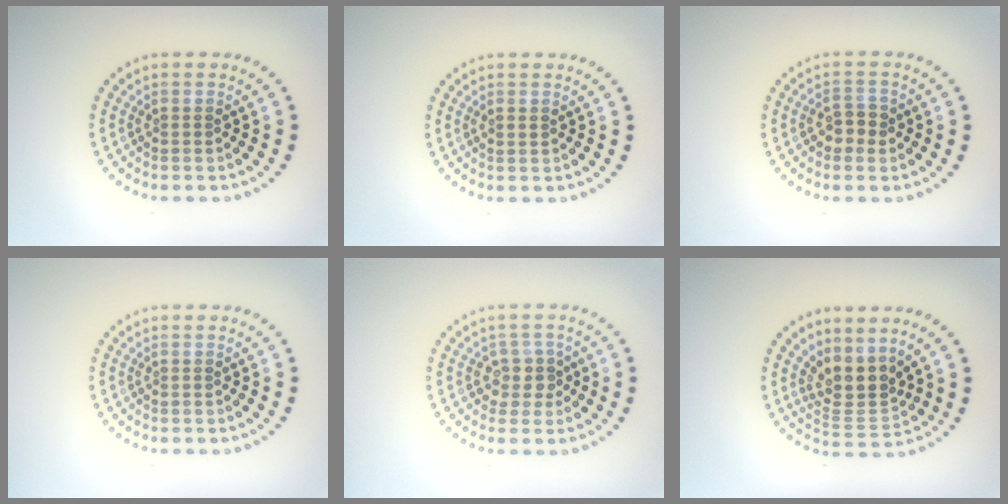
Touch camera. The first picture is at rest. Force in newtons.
{"total": 0.9, "press": 0.9, "slide": 0.2}
{"total": 2.1, "press": 2.1, "slide": 0.4}
{"total": 0.0}
{"total": 2.3, "press": 2.0, "slide": 1.1}
{"total": 3.6, "press": 2.7, "slide": 2.4}